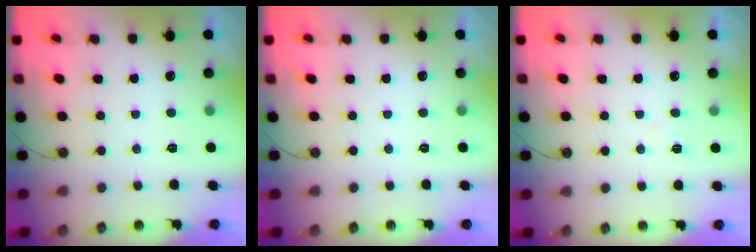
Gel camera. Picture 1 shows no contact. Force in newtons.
{"total": 0.0}
{"total": 5.3, "press": 5.2, "slide": 0.7}